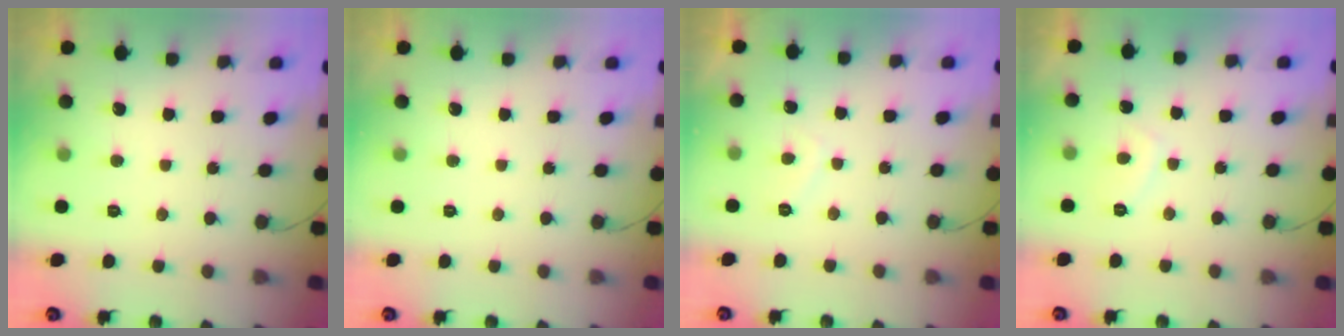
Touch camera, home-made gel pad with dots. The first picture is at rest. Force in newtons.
{"total": 0.0}
{"total": 1.2, "press": 1.0, "slide": 0.7}
{"total": 2.9, "press": 2.8, "slide": 0.7}